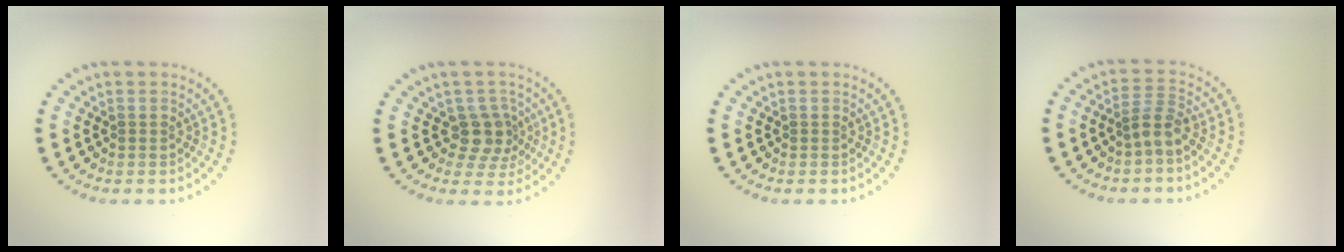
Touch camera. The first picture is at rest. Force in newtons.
{"total": 2.8, "press": 2.3, "slide": 1.7}
{"total": 0.0}
{"total": 2.2, "press": 1.7, "slide": 1.3}